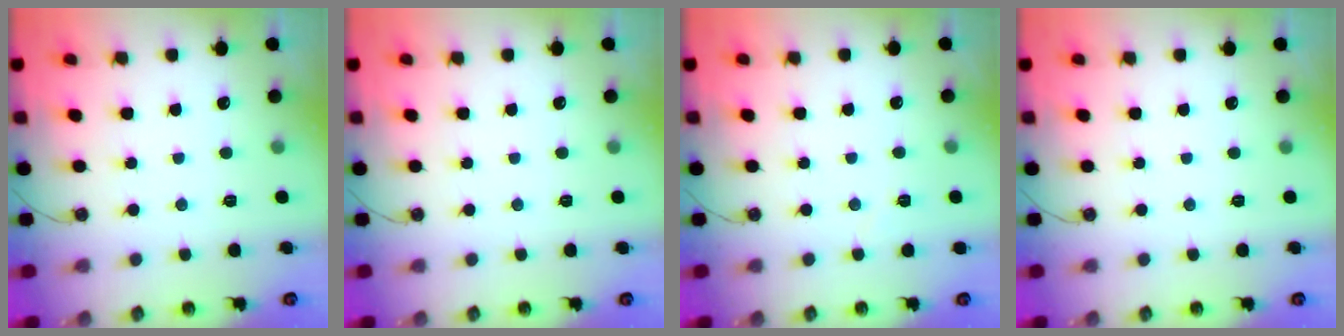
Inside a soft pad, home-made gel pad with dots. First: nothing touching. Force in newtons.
{"total": 0.0}
{"total": 2.9, "press": 2.7, "slide": 1.1}
{"total": 0.0}